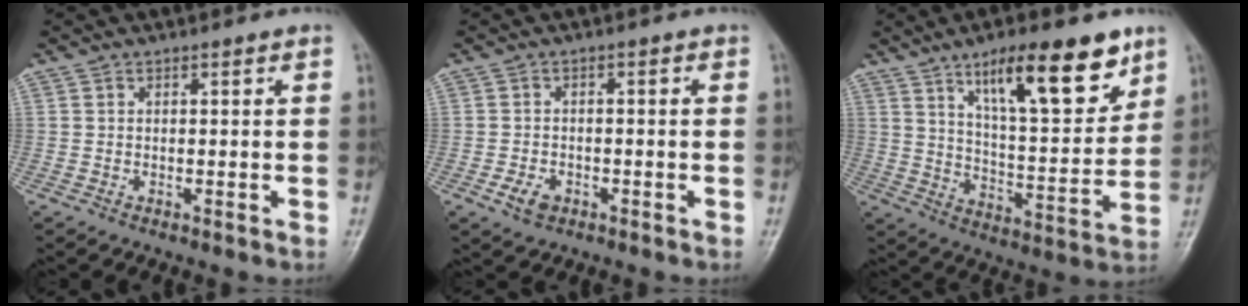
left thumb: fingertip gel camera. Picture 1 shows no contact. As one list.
[{"total": 3.5, "force": [-1.8, 2.4, 1.8], "torque": [-0.028, 0.006, -0.030]}, {"total": 17.8, "force": [10.6, 5.5, 13.2], "torque": [-0.169, -0.054, 0.174]}]